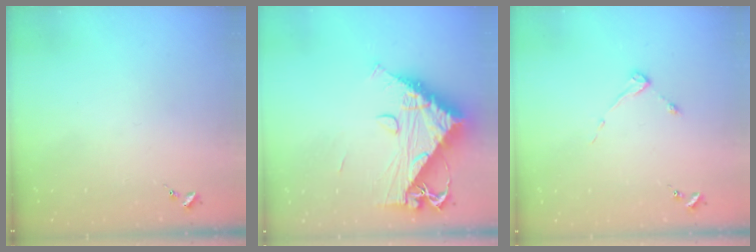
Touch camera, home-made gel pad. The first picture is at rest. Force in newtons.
{"total": 15.5, "press": 15.5, "slide": 1.5}
{"total": 3.1, "press": 3.1, "slide": 0.4}